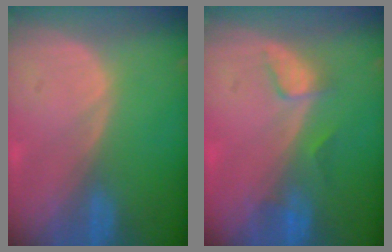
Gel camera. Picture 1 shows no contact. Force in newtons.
{"total": 2.8, "press": 2.7, "slide": 0.4}